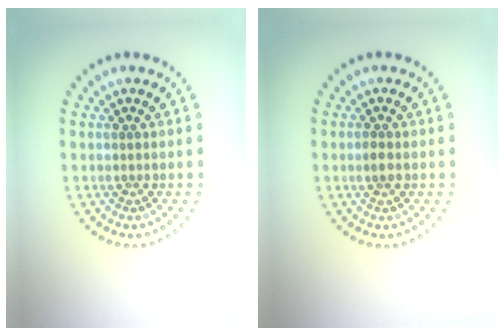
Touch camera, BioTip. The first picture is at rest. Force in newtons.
{"total": 1.0, "press": 1.0, "slide": 0.0}